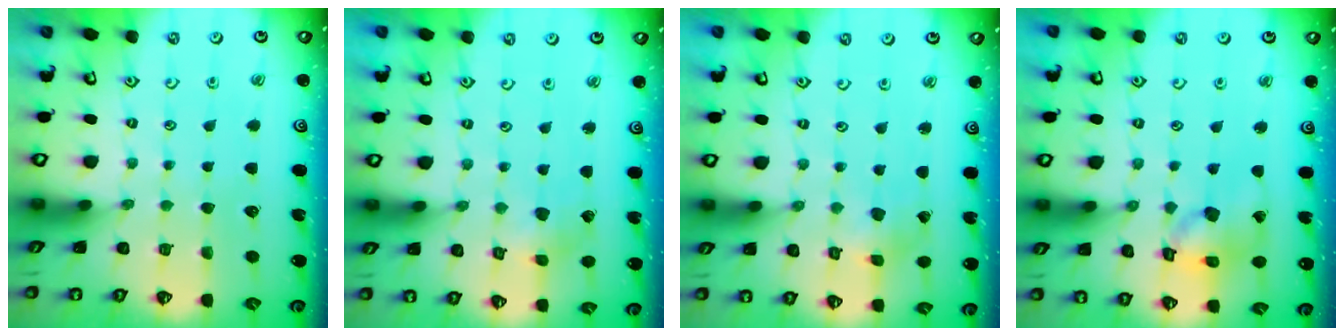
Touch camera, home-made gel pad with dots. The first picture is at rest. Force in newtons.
{"total": 2.4, "press": 2.4, "slide": 0.2}
{"total": 1.4, "press": 1.4, "slide": 0.2}
{"total": 12.0, "press": 11.8, "slide": 1.7}